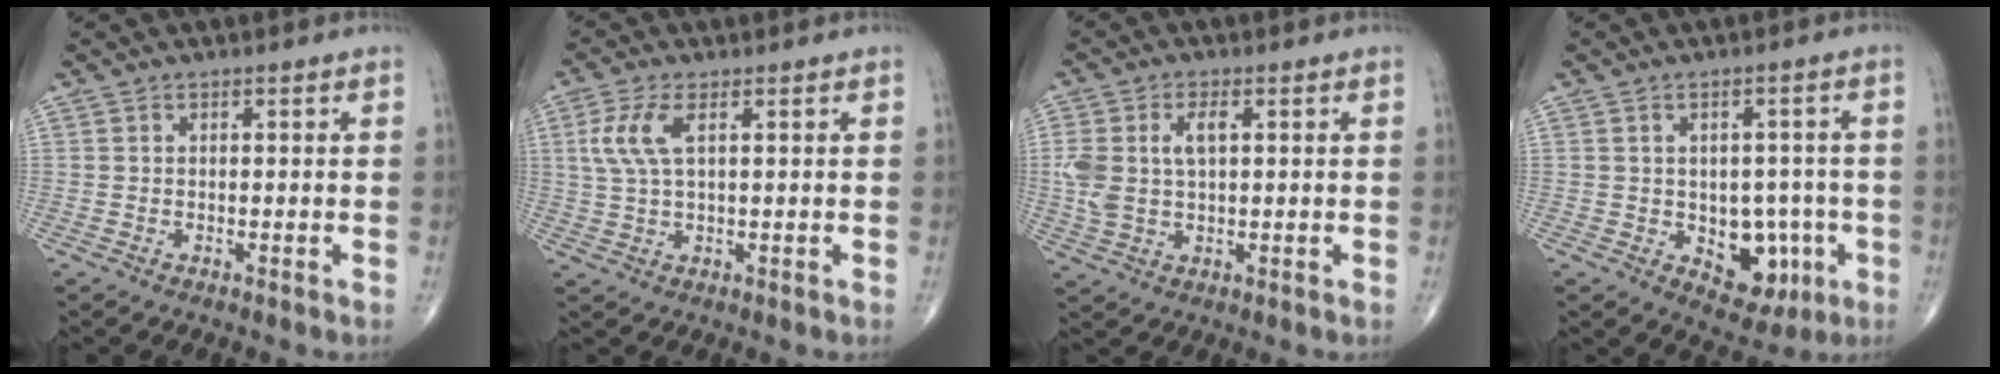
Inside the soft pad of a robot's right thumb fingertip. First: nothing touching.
{"total": 7.2, "force": [1.8, 2.9, 6.4], "torque": [-0.161, 0.009, 0.038]}
{"total": 7.5, "force": [1.3, 4.1, 6.2], "torque": [-0.146, 0.010, 0.030]}
{"total": 9.6, "force": [-2.5, 6.6, 6.5], "torque": [-0.038, 0.012, -0.020]}